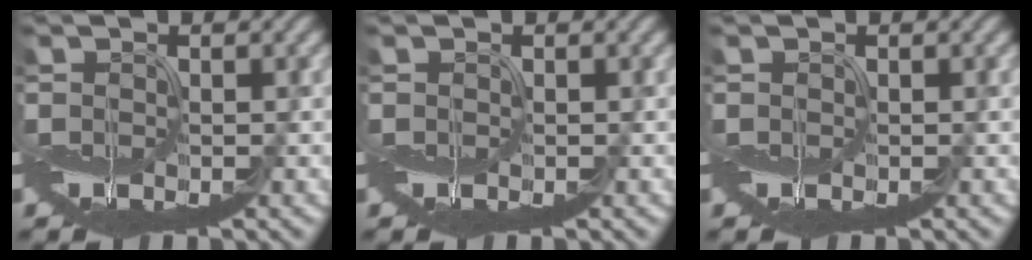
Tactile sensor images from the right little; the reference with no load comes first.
{"total": 0.0}
{"total": 0.0}